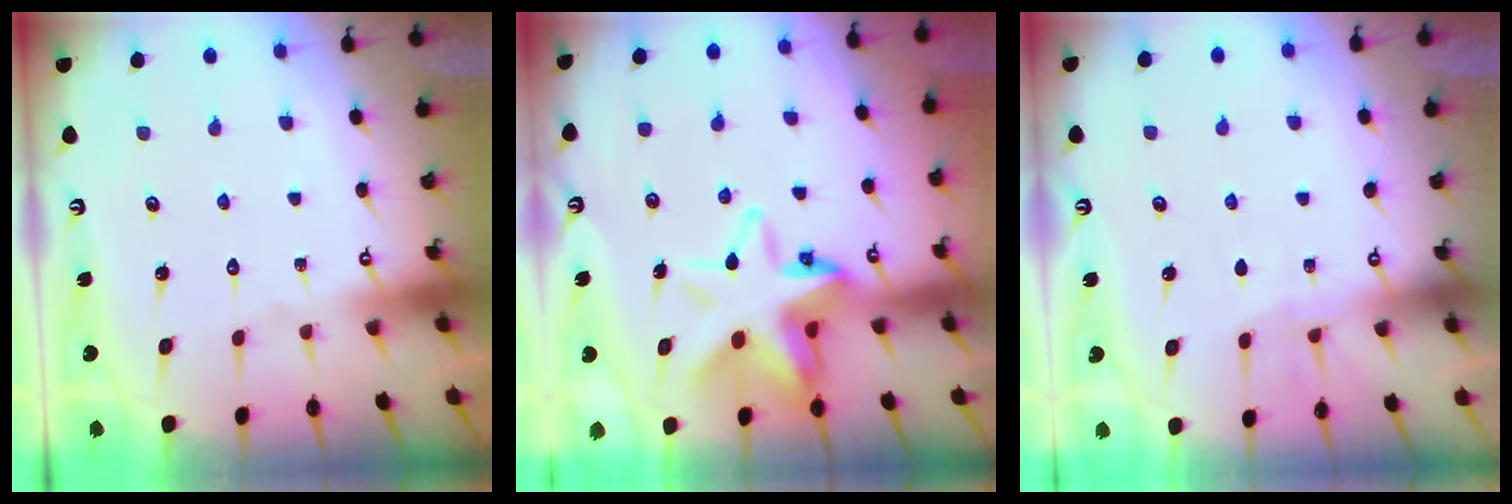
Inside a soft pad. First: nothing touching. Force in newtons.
{"total": 13.0, "press": 12.9, "slide": 1.9}
{"total": 6.5, "press": 6.5, "slide": 0.6}